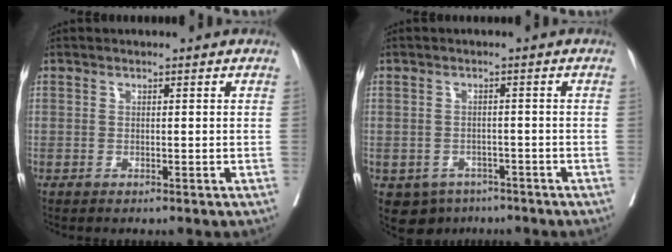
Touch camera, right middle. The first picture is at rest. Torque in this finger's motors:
{"motor_torque": [0.34, -0.37, 0.00, 0.02]}